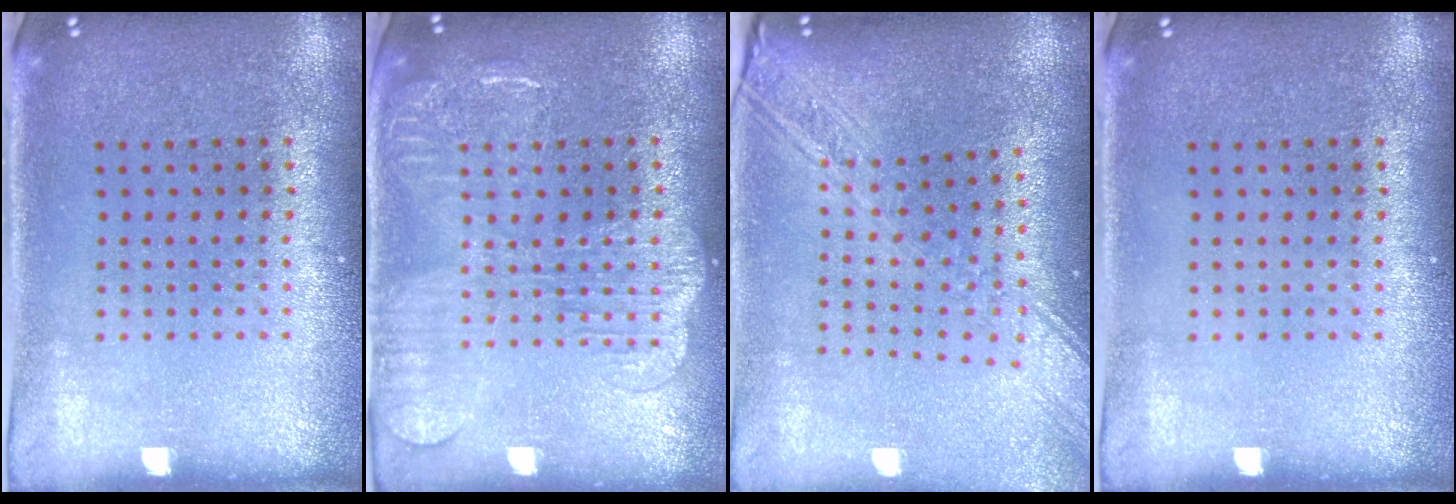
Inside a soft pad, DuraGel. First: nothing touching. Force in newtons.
{"total": 2.0, "press": 2.0, "slide": 0.4}
{"total": 2.7, "press": 2.2, "slide": 1.5}
{"total": 0.0}